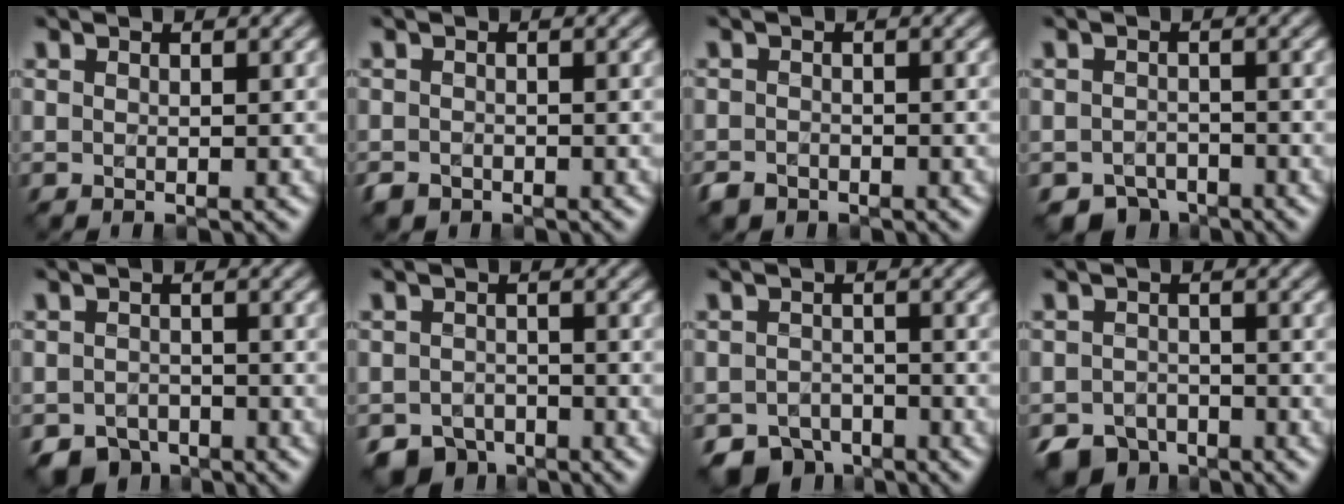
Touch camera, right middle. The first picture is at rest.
{"total": 1.4, "force": [-1.0, 0.9, 0.3], "torque": [-0.007, -0.007, -0.020]}
{"total": 1.8, "force": [-1.4, 1.0, 0.3], "torque": [-0.005, -0.006, -0.031]}
{"total": 3.0, "force": [-2.6, 1.6, 0.5], "torque": [-0.002, -0.009, -0.049]}
{"total": 3.4, "force": [-2.9, 1.8, 0.7], "torque": [-0.005, -0.009, -0.055]}
{"total": 3.4, "force": [-2.9, 1.8, 0.6], "torque": [-0.004, -0.009, -0.056]}
{"total": 3.9, "force": [-3.2, 2.0, 0.8], "torque": [-0.006, -0.010, -0.063]}
{"total": 3.9, "force": [-3.2, 2.1, 0.8], "torque": [-0.009, -0.009, -0.061]}